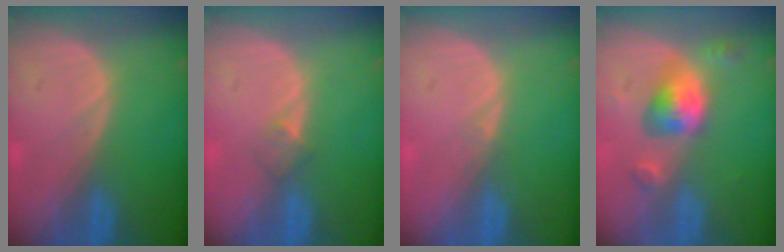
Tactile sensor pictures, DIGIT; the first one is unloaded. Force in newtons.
{"total": 2.0, "press": 1.6, "slide": 1.1}
{"total": 0.6, "press": 0.4, "slide": 0.5}
{"total": 5.7, "press": 5.4, "slide": 1.8}